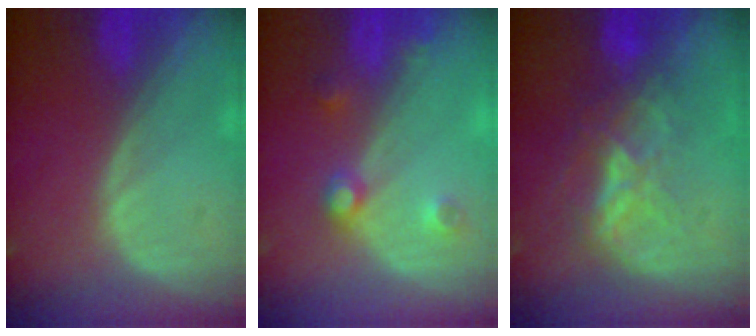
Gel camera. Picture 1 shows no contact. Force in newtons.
{"total": 3.7, "press": 3.4, "slide": 1.4}
{"total": 6.4, "press": 5.9, "slide": 2.5}